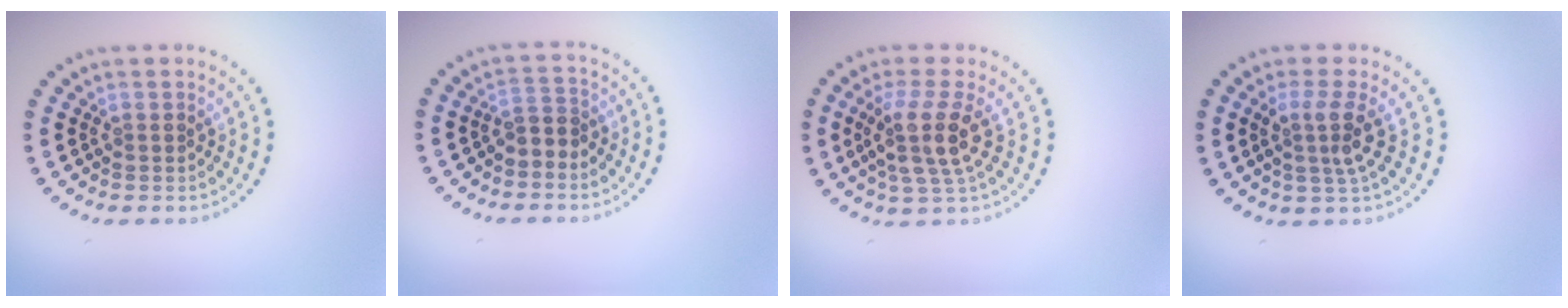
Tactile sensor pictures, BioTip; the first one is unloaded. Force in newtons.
{"total": 1.9, "press": 1.6, "slide": 1.0}
{"total": 3.9, "press": 3.1, "slide": 2.3}
{"total": 2.7, "press": 1.9, "slide": 1.9}